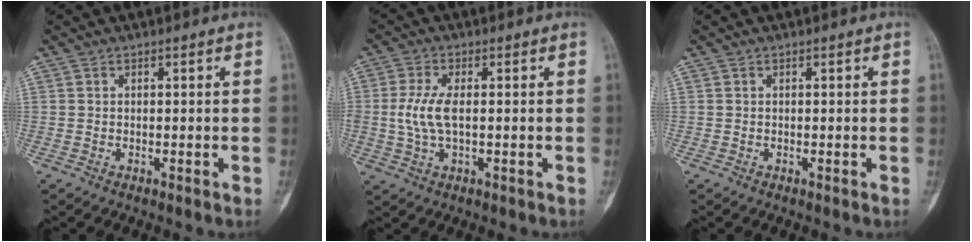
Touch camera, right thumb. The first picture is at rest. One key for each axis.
{"total": 6.1, "fx": 0.1, "fy": 2.6, "fz": 5.5, "tx": -0.133, "ty": 0.002, "tz": 0.002}
{"total": 0.0}